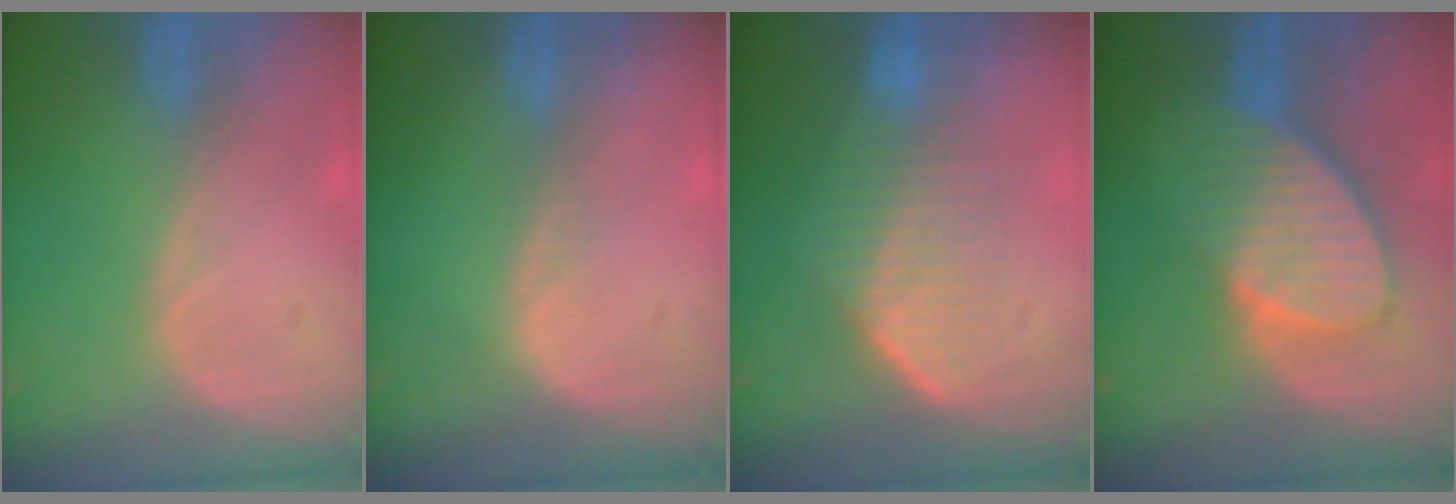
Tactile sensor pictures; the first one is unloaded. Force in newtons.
{"total": 1.1, "press": 0.7, "slide": 0.9}
{"total": 7.2, "press": 6.7, "slide": 2.8}
{"total": 8.9, "press": 8.0, "slide": 3.9}